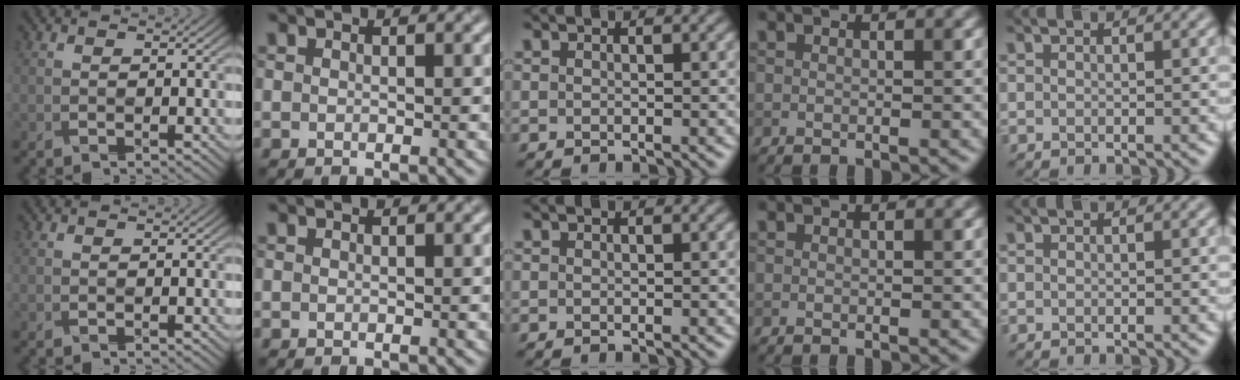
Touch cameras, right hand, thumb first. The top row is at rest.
{}